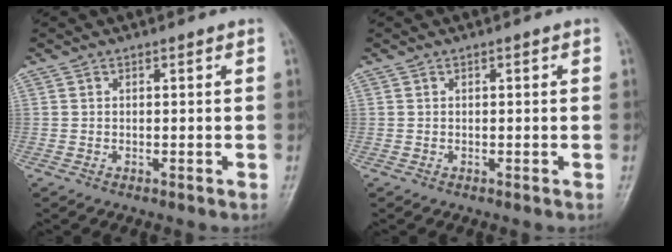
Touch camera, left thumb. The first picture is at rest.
{"total": 0.0}